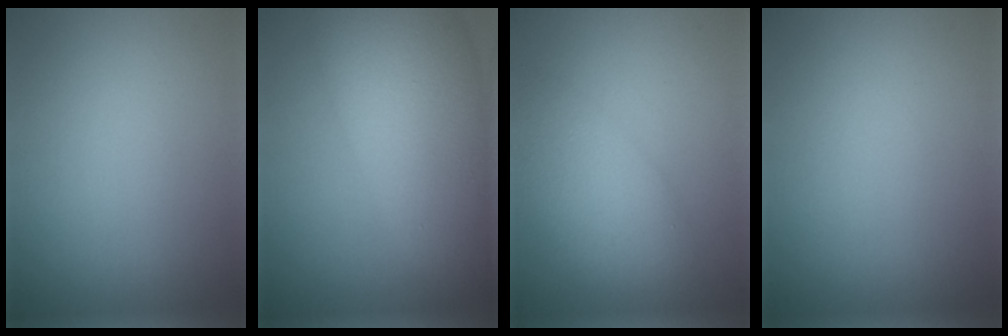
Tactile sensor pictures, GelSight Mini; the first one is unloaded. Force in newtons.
{"total": 12.1, "press": 12.1, "slide": 0.1}
{"total": 6.2, "press": 6.2, "slide": 0.4}
{"total": 0.0}